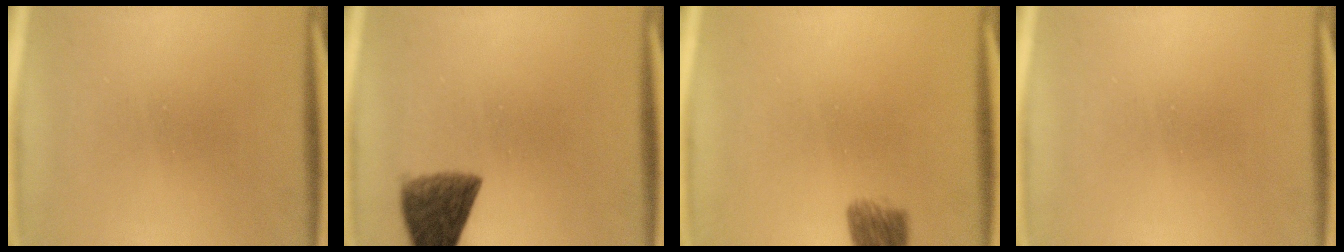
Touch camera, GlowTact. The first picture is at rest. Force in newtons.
{"total": 7.5}
{"total": 3.9}
{"total": 0.0}